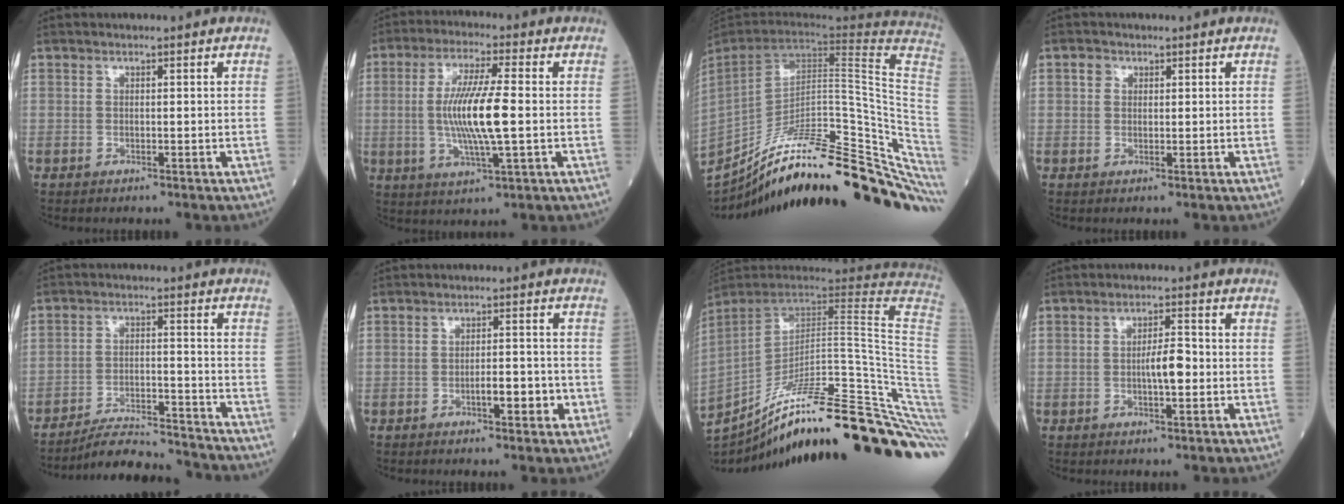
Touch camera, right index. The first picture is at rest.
{"total": 10.9, "force": [-0.4, 1.0, 10.9], "torque": [-0.214, -0.006, -0.010]}
{"total": 37.6, "force": [-28.0, 6.6, 24.3], "torque": [-0.304, -0.036, -0.397]}
{"total": 1.5, "force": [0.6, 1.3, 0.5], "torque": [-0.009, 0.005, 0.008]}
{"total": 12.1, "force": [-11.8, 0.6, 2.7], "torque": [-0.040, 0.004, -0.184]}
{"total": 4.2, "force": [-1.5, 1.2, 3.7], "torque": [-0.057, 0.005, -0.018]}
{"total": 38.9, "force": [-27.5, 4.6, 27.1], "torque": [-0.322, -0.036, -0.388]}
{"total": 4.1, "force": [-0.6, 0.9, 3.9], "torque": [-0.068, 0.004, -0.011]}